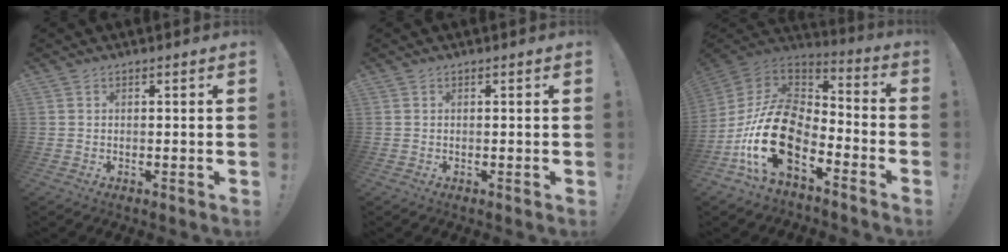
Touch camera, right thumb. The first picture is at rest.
{"total": 0.0}
{"total": 21.8, "force": [-8.7, 12.2, 15.9], "torque": [-0.335, 0.038, -0.146]}